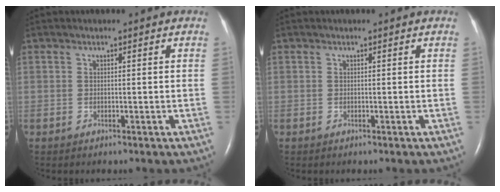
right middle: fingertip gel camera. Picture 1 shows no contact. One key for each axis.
{"total": 0.0}